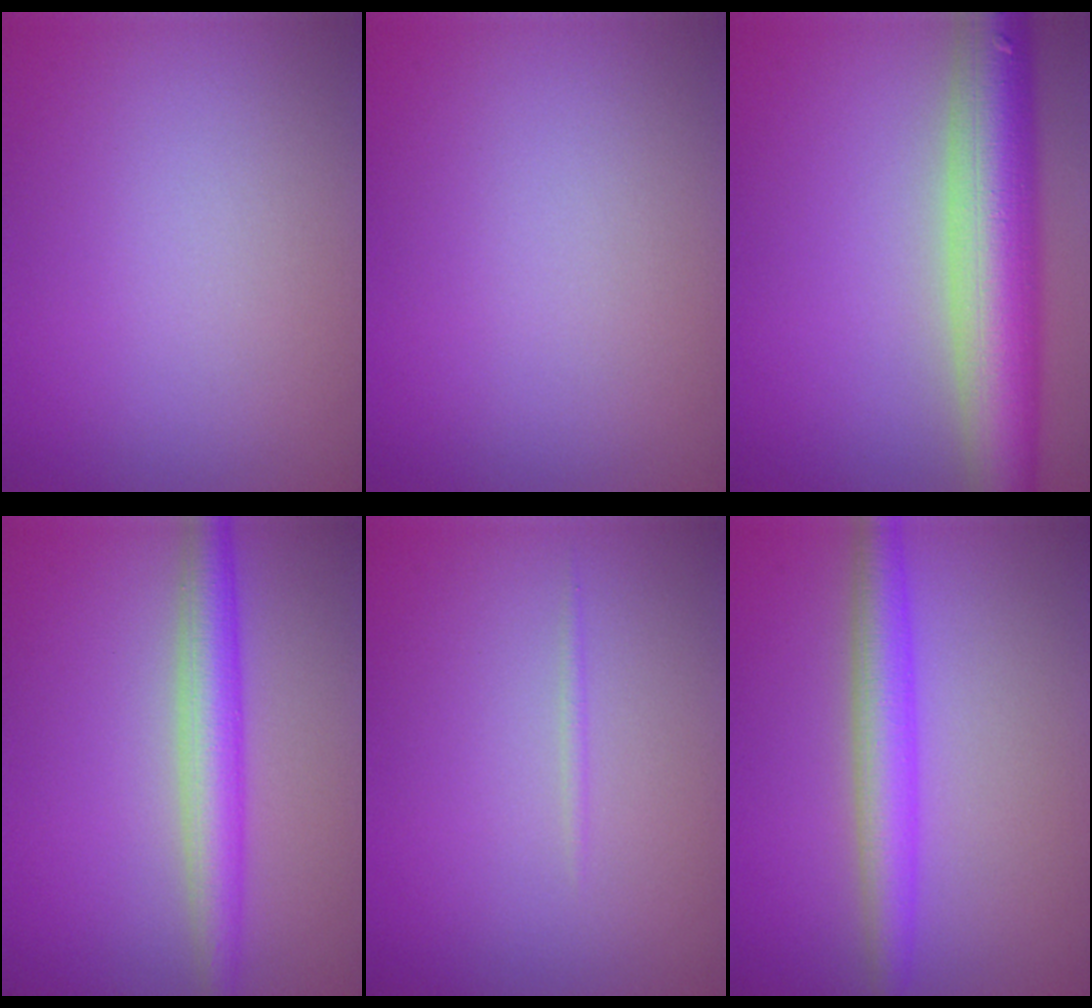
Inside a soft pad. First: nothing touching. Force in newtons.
{"total": 0.0}
{"total": 9.4, "press": 9.4, "slide": 0.5}
{"total": 4.5, "press": 4.5, "slide": 0.0}
{"total": 0.5, "press": 0.5, "slide": 0.0}
{"total": 4.2, "press": 4.2, "slide": 0.1}